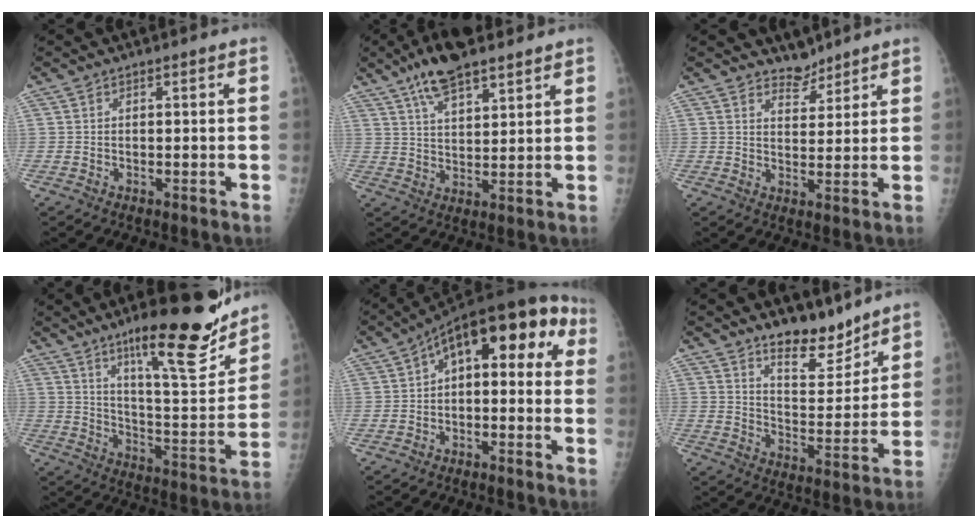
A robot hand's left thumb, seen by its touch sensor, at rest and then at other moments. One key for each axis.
{"total": 10.7, "fx": 7.6, "fy": 3.8, "fz": 6.5, "tx": -0.098, "ty": -0.025, "tz": 0.134}
{"total": 3.5, "fx": 3.1, "fy": 1.5, "fz": -0.1, "tx": 0.023, "ty": -0.028, "tz": 0.052}
{"total": 19.5, "fx": 13.6, "fy": 3.9, "fz": 13.4, "tx": -0.163, "ty": -0.086, "tz": 0.215}
{"total": 13.1, "fx": 1.5, "fy": 7.0, "fz": 11.0, "tx": -0.110, "ty": 0.053, "tz": 0.009}
{"total": 9.5, "fx": 8.0, "fy": 3.2, "fz": 3.9, "tx": -0.035, "ty": -0.068, "tz": 0.137}